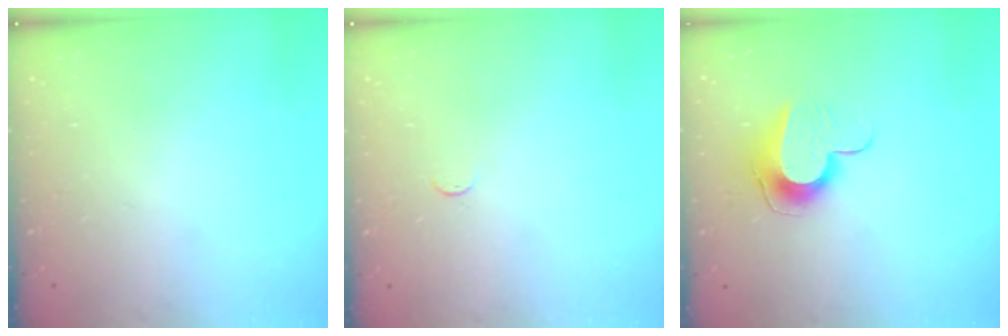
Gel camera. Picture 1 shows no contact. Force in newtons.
{"total": 2.7, "press": 2.7, "slide": 0.4}
{"total": 9.6, "press": 9.6, "slide": 0.1}